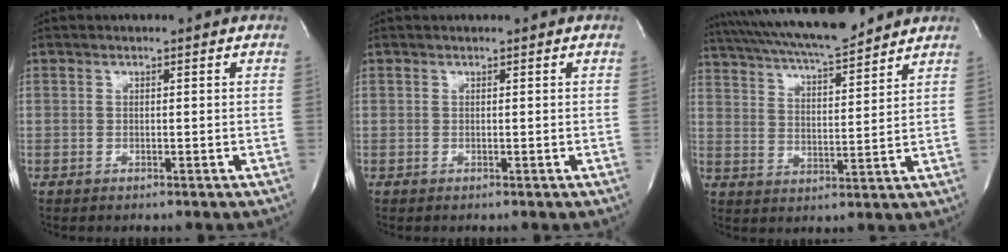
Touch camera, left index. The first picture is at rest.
{"total": 0.0}
{"total": 17.0, "force": [15.0, 2.0, 7.7], "torque": [-0.144, 0.024, 0.245]}